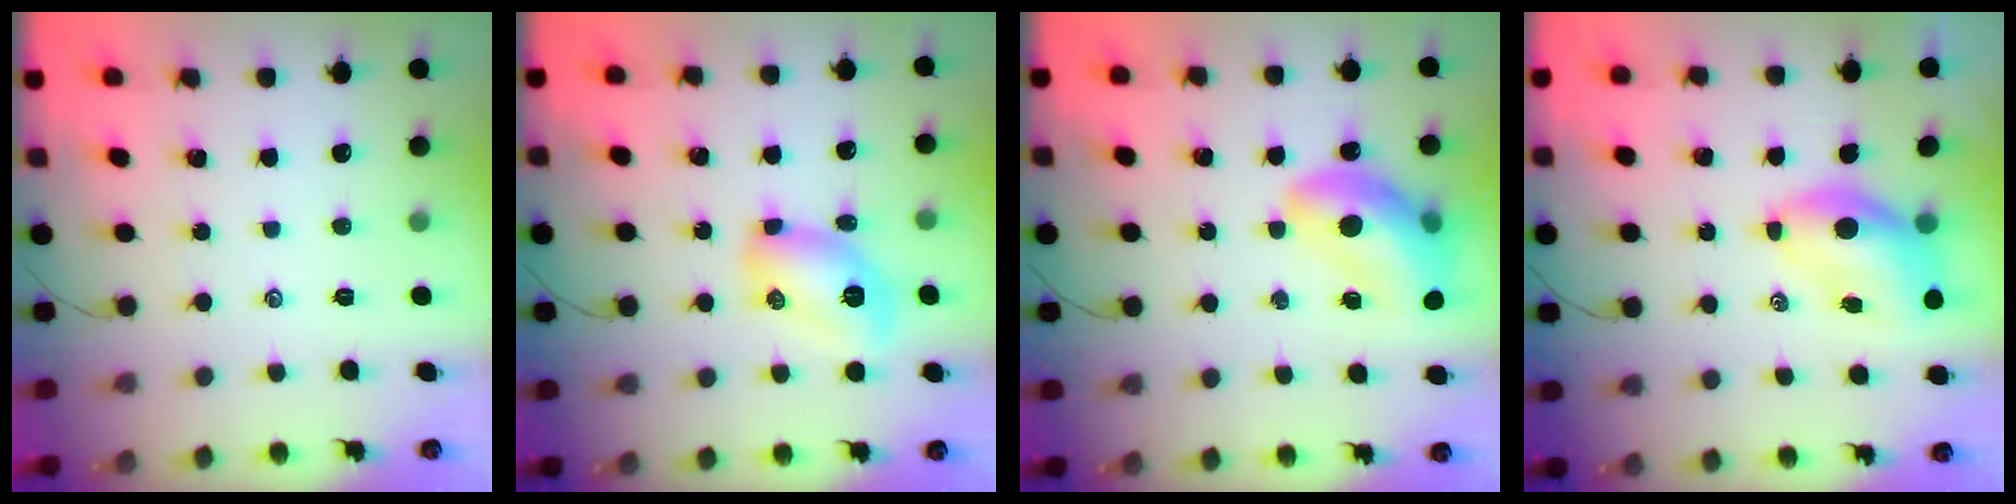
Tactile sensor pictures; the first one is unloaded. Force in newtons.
{"total": 9.8, "press": 9.7, "slide": 1.3}
{"total": 15.5, "press": 14.9, "slide": 4.4}
{"total": 6.9, "press": 6.7, "slide": 1.6}